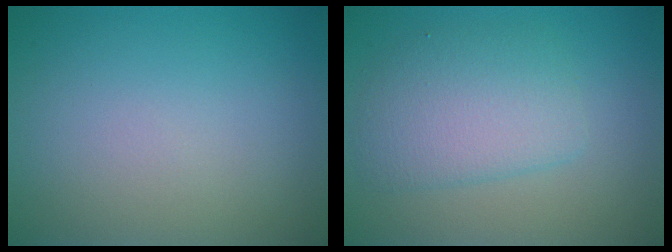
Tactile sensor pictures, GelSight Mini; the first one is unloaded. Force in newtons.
{"total": 4.2, "press": 4.2, "slide": 0.0}